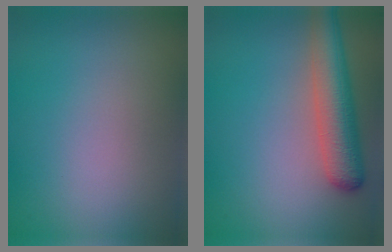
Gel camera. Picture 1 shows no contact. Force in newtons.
{"total": 5.5, "press": 5.5, "slide": 0.2}